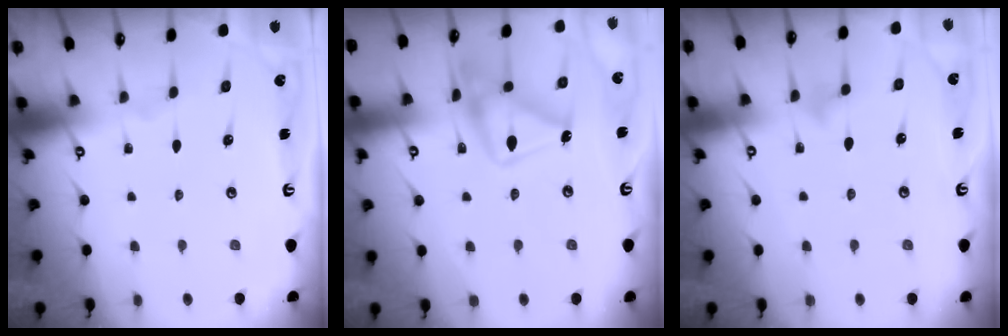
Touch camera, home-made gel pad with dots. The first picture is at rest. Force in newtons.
{"total": 16.0, "press": 16.0, "slide": 0.7}
{"total": 4.3, "press": 4.2, "slide": 0.5}